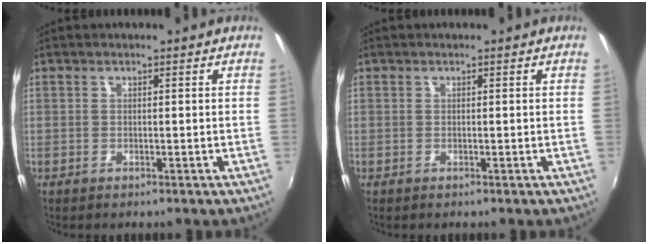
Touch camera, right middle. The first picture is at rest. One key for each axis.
{"total": 0.0}